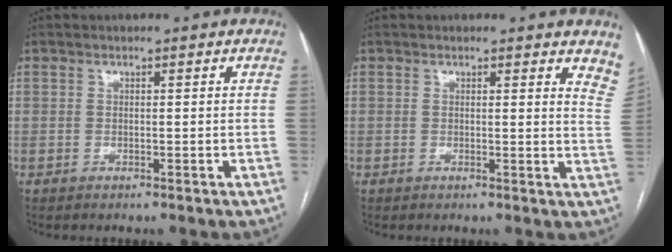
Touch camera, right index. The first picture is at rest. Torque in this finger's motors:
{"motor_torque": [-0.10, 0.05, 0.00, 0.00]}